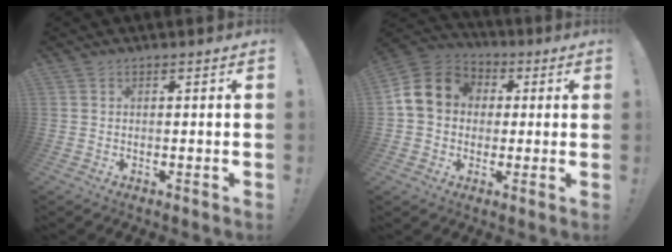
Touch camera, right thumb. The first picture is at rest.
{"total": 13.7, "force": [2.6, 11.5, 6.9], "torque": [-0.118, 0.006, 0.056]}